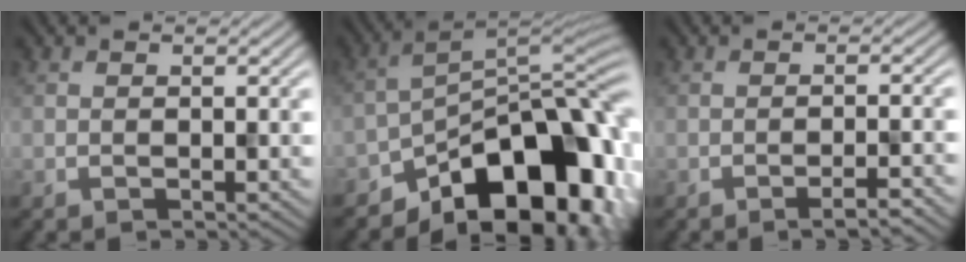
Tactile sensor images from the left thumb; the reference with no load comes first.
{"total": 15.7, "force": [-9.3, 7.7, 10.0], "torque": [-0.123, -0.008, -0.161]}
{"total": 2.7, "force": [-1.9, 0.3, 1.9], "torque": [-0.030, 0.007, -0.035]}